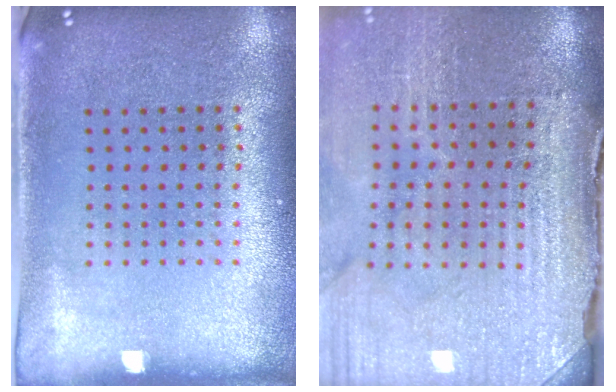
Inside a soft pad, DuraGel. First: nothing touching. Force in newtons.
{"total": 4.4, "press": 3.9, "slide": 2.2}